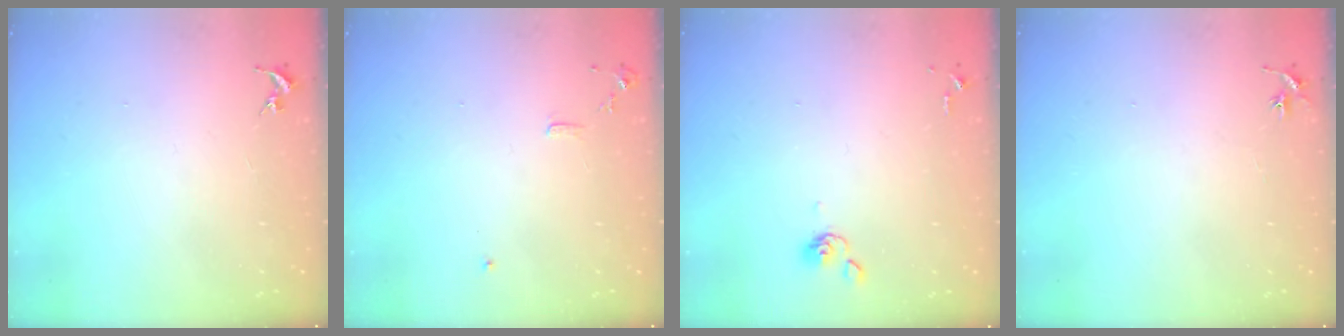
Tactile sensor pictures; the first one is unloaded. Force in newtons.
{"total": 6.0, "press": 6.0, "slide": 0.7}
{"total": 4.9, "press": 4.8, "slide": 0.9}
{"total": 2.9, "press": 2.9, "slide": 0.3}